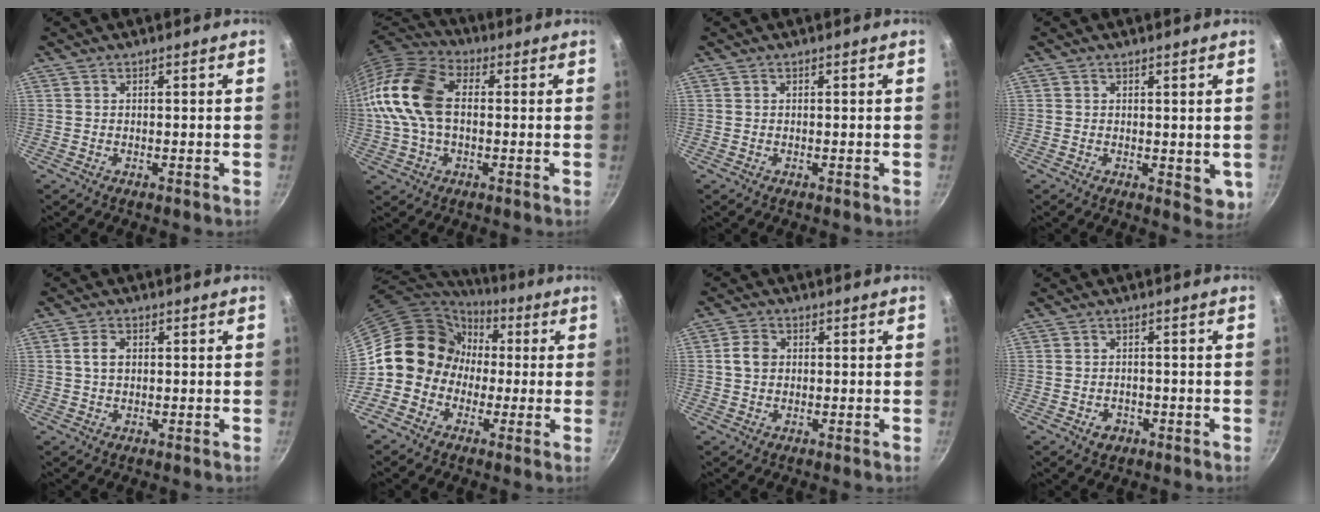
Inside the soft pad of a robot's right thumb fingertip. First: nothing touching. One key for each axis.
{"total": 15.8, "fx": 0.8, "fy": 10.3, "fz": 12.0, "tx": -0.227, "ty": 0.033, "tz": -0.001}
{"total": 0.0}
{"total": 3.9, "fx": 0.6, "fy": 2.4, "fz": 2.9, "tx": -0.037, "ty": -0.007, "tz": 0.011}
{"total": 3.1, "fx": 0.4, "fy": 2.2, "fz": 2.1, "tx": -0.031, "ty": 0.005, "tz": 0.006}
{"total": 13.1, "fx": -0.4, "fy": 12.1, "fz": 5.0, "tx": -0.040, "ty": 0.037, "tz": -0.021}
{"total": 3.9, "fx": 0.4, "fy": 3.1, "fz": 2.3, "tx": -0.034, "ty": 0.009, "tz": 0.001}
{"total": 2.9, "fx": -1.3, "fy": 2.2, "fz": 1.3, "tx": -0.014, "ty": 0.013, "tz": -0.014}